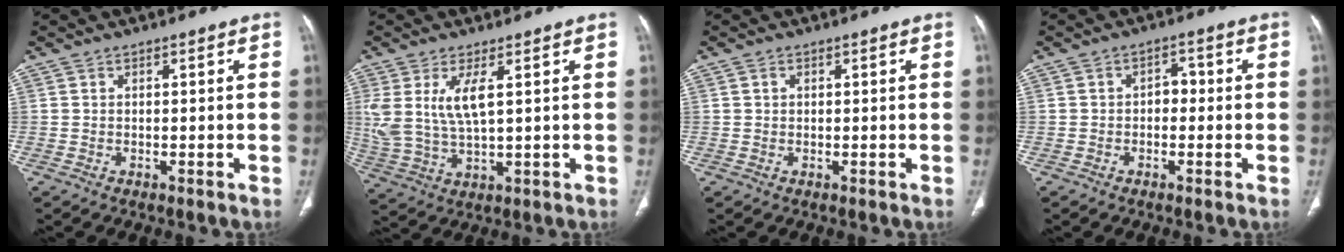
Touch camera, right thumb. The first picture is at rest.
{"total": 9.1, "force": [2.7, 3.4, 8.0], "torque": [-0.188, -0.014, 0.065]}
{"total": 0.9, "force": [0.3, 0.7, 0.4], "torque": [-0.004, 0.001, 0.004]}
{"total": 2.8, "force": [-0.4, 2.0, 1.9], "torque": [-0.012, 0.014, -0.014]}